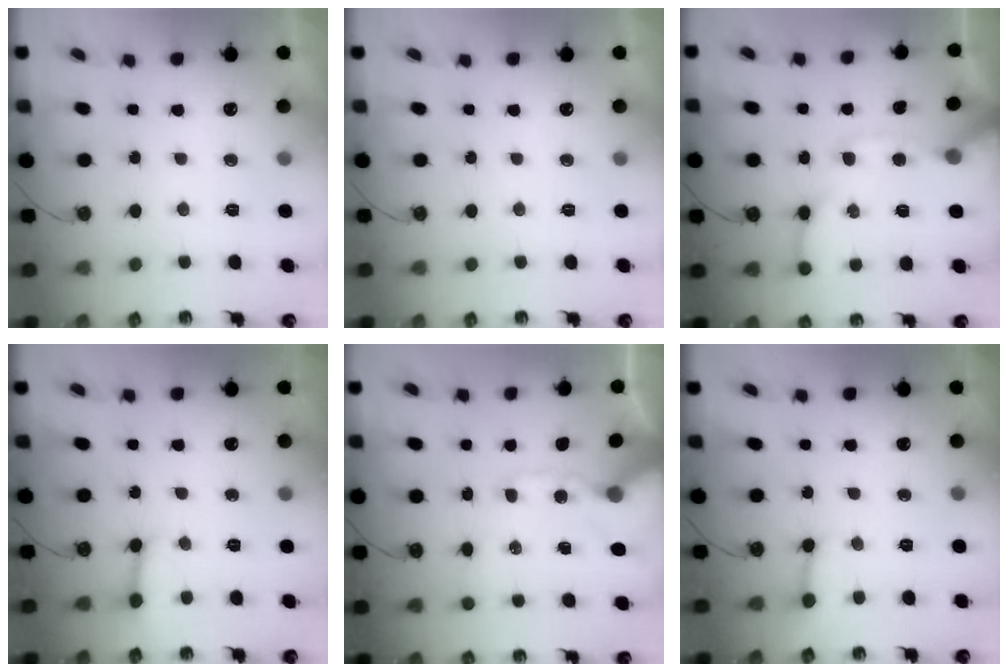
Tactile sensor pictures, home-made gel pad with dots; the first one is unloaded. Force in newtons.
{"total": 0.0}
{"total": 14.4, "press": 14.3, "slide": 1.9}
{"total": 3.0, "press": 2.9, "slide": 0.4}
{"total": 14.0, "press": 13.9, "slide": 2.2}
{"total": 3.0, "press": 2.9, "slide": 0.5}